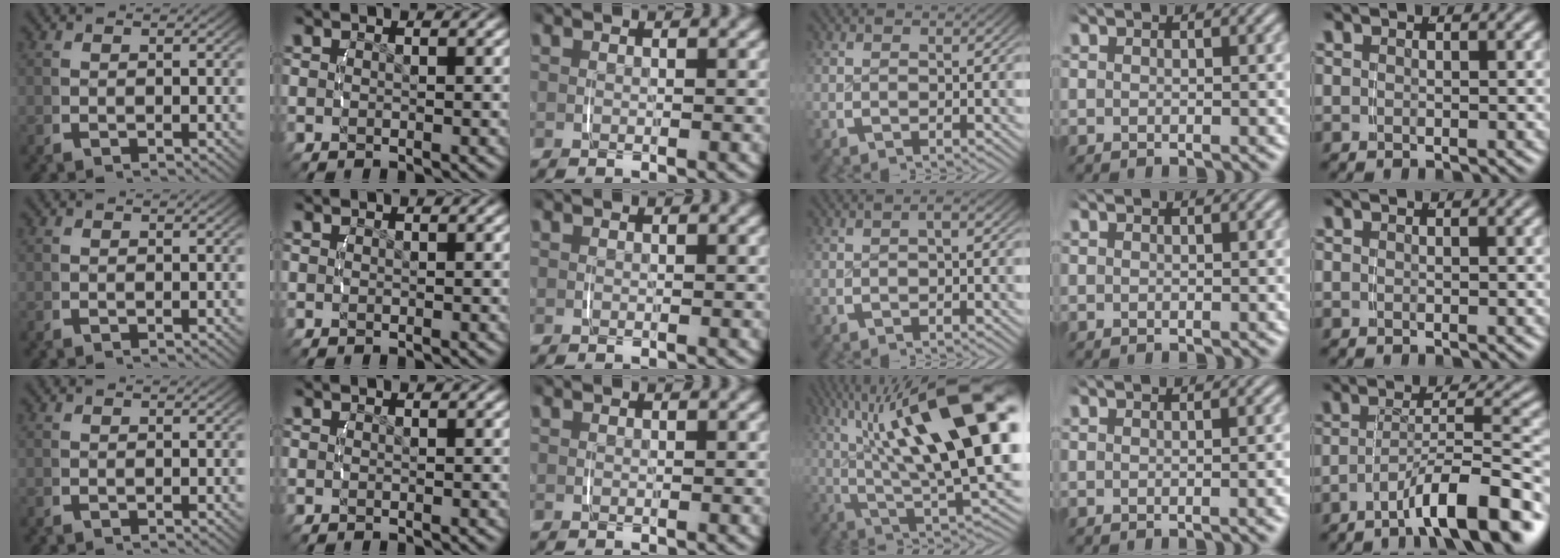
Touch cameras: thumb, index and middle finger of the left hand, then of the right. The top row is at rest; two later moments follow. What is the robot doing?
{"motion": "lift_and_place", "object": "dispenser bottle"}